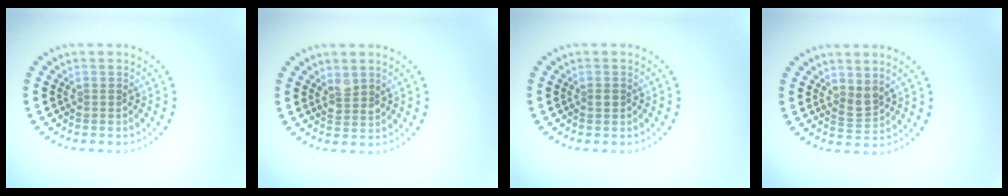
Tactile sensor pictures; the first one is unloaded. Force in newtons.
{"total": 1.7, "press": 1.4, "slide": 0.9}
{"total": 0.8, "press": 0.8, "slide": 0.1}
{"total": 1.7, "press": 1.4, "slide": 1.0}